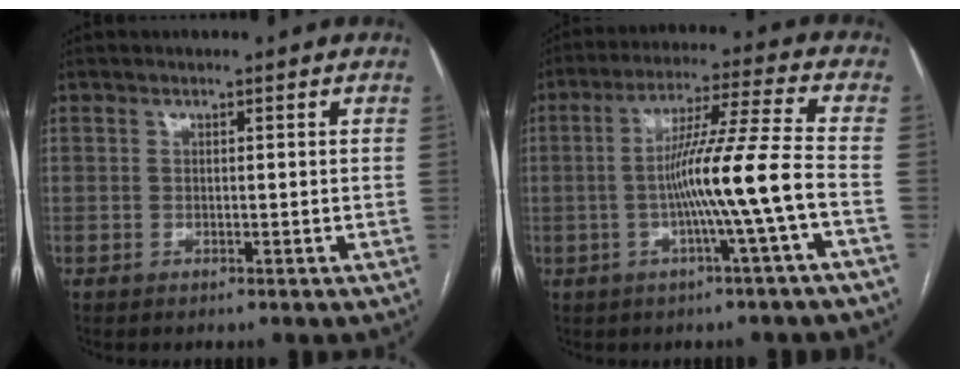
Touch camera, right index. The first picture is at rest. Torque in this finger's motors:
{"motor_torque": [1.59, -0.55, 0.75, 0.20]}